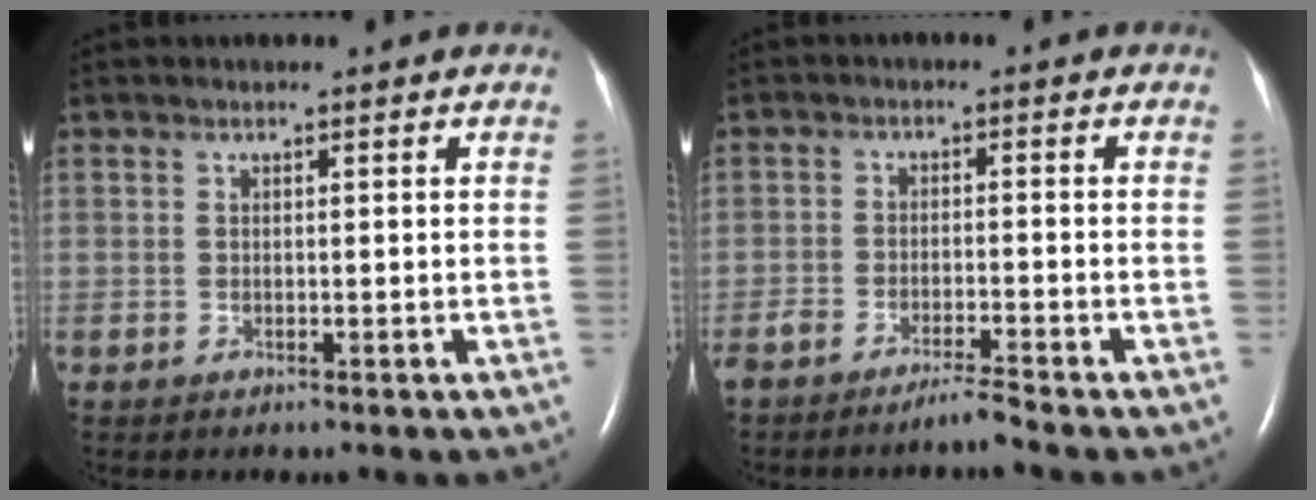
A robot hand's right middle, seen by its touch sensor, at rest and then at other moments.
{"total": 3.2, "force": [-2.8, -0.6, 1.3], "torque": [-0.029, -0.007, -0.058]}